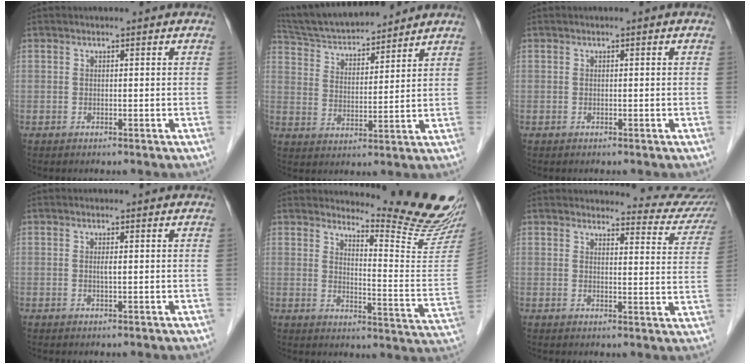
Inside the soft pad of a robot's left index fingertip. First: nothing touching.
{"total": 15.3, "force": [14.2, 2.6, 5.1], "torque": [-0.095, 0.026, 0.244]}
{"total": 0.0}
{"total": 0.9, "force": [0.4, 0.1, 0.8], "torque": [-0.022, 0.003, 0.006]}
{"total": 14.7, "force": [14.3, -1.9, 2.9], "torque": [-0.046, -0.127, 0.173]}
{"total": 12.2, "force": [12.0, 1.6, 1.1], "torque": [0.017, -0.061, 0.108]}